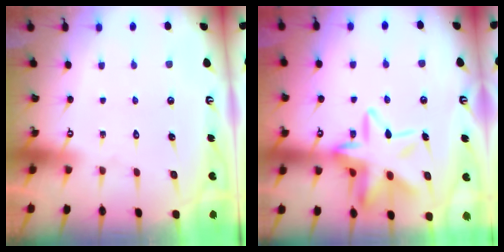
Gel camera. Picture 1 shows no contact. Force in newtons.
{"total": 16.9, "press": 16.8, "slide": 1.5}